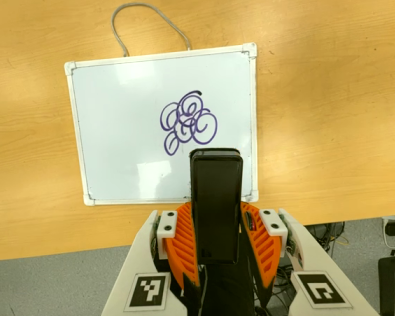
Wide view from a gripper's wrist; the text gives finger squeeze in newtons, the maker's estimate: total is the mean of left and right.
{"total": 4.9, "left": 3.4, "right": 6.3}